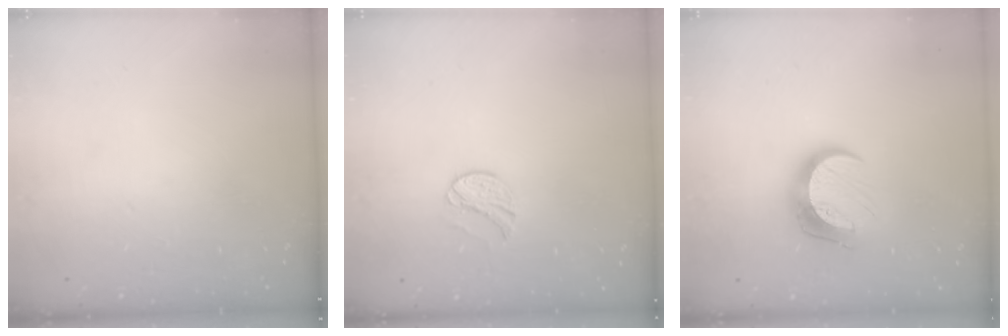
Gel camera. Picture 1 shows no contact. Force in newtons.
{"total": 8.0, "press": 7.9, "slide": 0.6}
{"total": 11.1, "press": 11.1, "slide": 1.0}